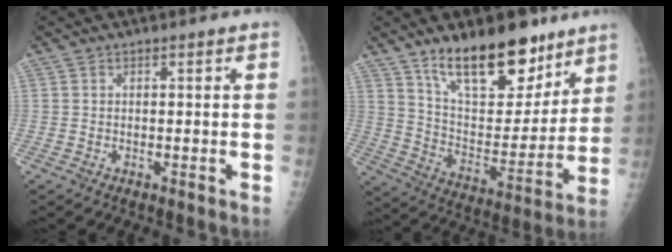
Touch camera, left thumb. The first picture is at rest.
{"total": 19.9, "force": [13.8, 8.8, 11.4], "torque": [-0.126, -0.086, 0.232]}